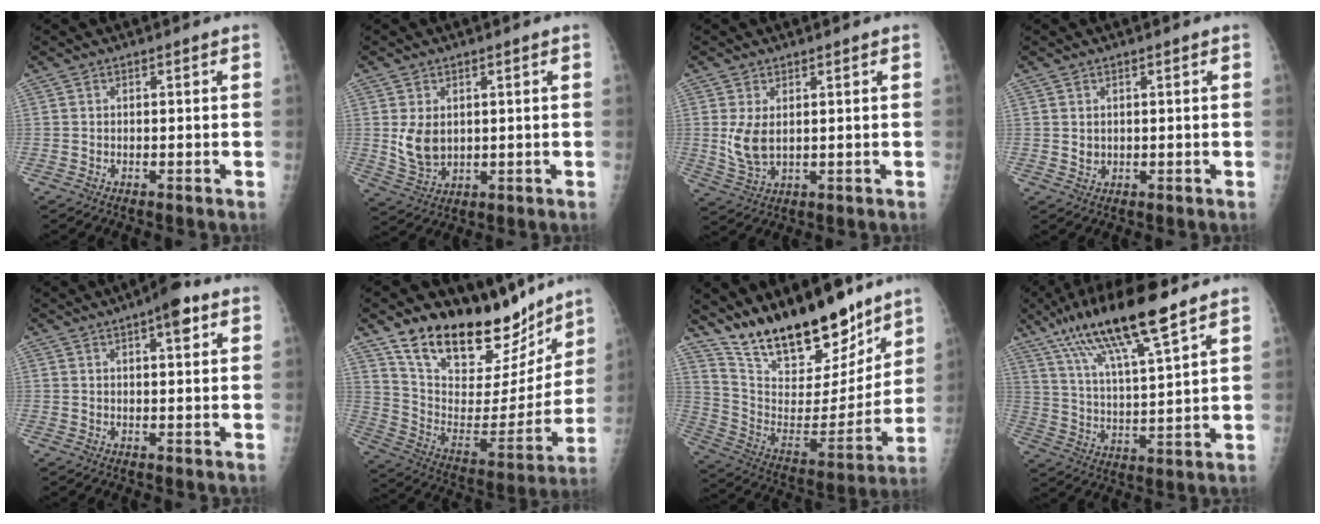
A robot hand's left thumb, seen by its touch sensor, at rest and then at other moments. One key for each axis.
{"total": 6.3, "fx": 1.0, "fy": 4.6, "fz": 4.2, "tx": -0.063, "ty": -0.015, "tz": 0.036}
{"total": 5.4, "fx": 1.1, "fy": 3.1, "fz": 4.3, "tx": -0.083, "ty": -0.013, "tz": 0.030}
{"total": 1.5, "fx": 0.4, "fy": 1.2, "fz": 0.7, "tx": -0.007, "ty": -0.004, "tz": 0.012}
{"total": 5.7, "fx": 2.9, "fy": 1.8, "fz": 4.6, "tx": -0.054, "ty": -0.004, "tz": 0.034}
{"total": 24.3, "fx": 19.4, "fy": 10.3, "fz": 10.5, "tx": -0.124, "ty": -0.105, "tz": 0.311}
{"total": 24.2, "fx": 18.9, "fy": 8.8, "fz": 12.1, "tx": -0.163, "ty": -0.095, "tz": 0.320}
{"total": 17.7, "fx": 11.6, "fy": 3.3, "fz": 13.0, "tx": -0.226, "ty": -0.040, "tz": 0.214}